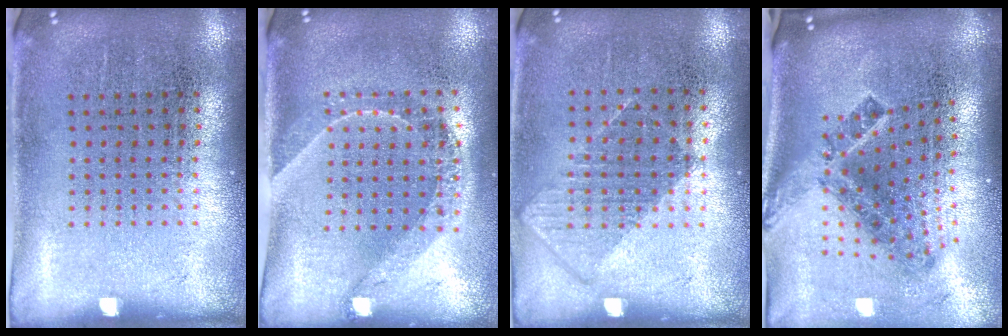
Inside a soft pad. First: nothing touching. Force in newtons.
{"total": 1.6, "press": 1.3, "slide": 0.9}
{"total": 0.9, "press": 0.7, "slide": 0.4}
{"total": 2.2, "press": 1.3, "slide": 1.7}